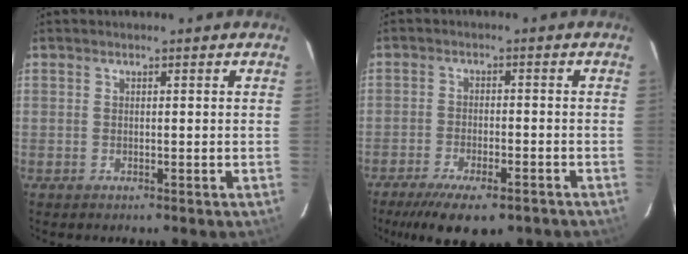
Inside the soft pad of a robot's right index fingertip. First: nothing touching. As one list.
[{"total": 12.7, "force": [-9.3, 4.3, 7.6], "torque": [-0.162, -0.032, -0.143]}]